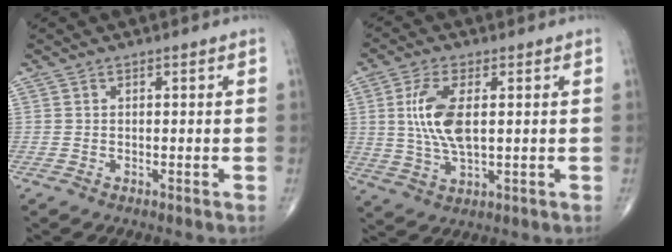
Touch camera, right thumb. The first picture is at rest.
{"total": 9.9, "force": [1.5, 4.3, 8.8], "torque": [-0.188, -0.006, 0.032]}